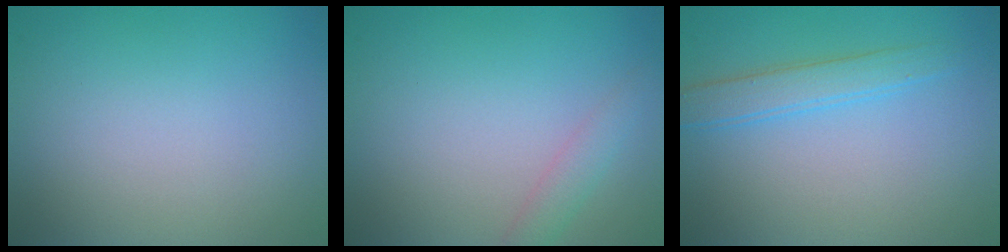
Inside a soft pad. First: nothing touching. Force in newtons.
{"total": 1.6, "press": 1.6, "slide": 0.0}
{"total": 2.5, "press": 2.5, "slide": 0.1}